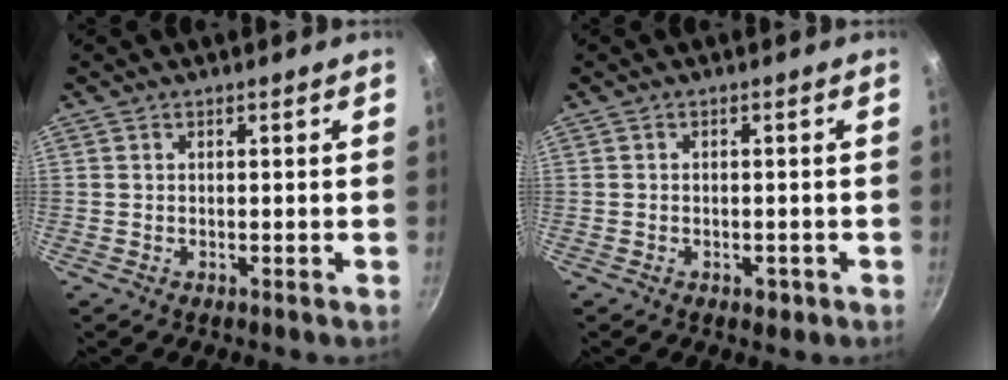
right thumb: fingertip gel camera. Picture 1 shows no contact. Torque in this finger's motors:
{"motor_torque": [-0.06, 0.20, -0.32, 0.04, 0.10]}